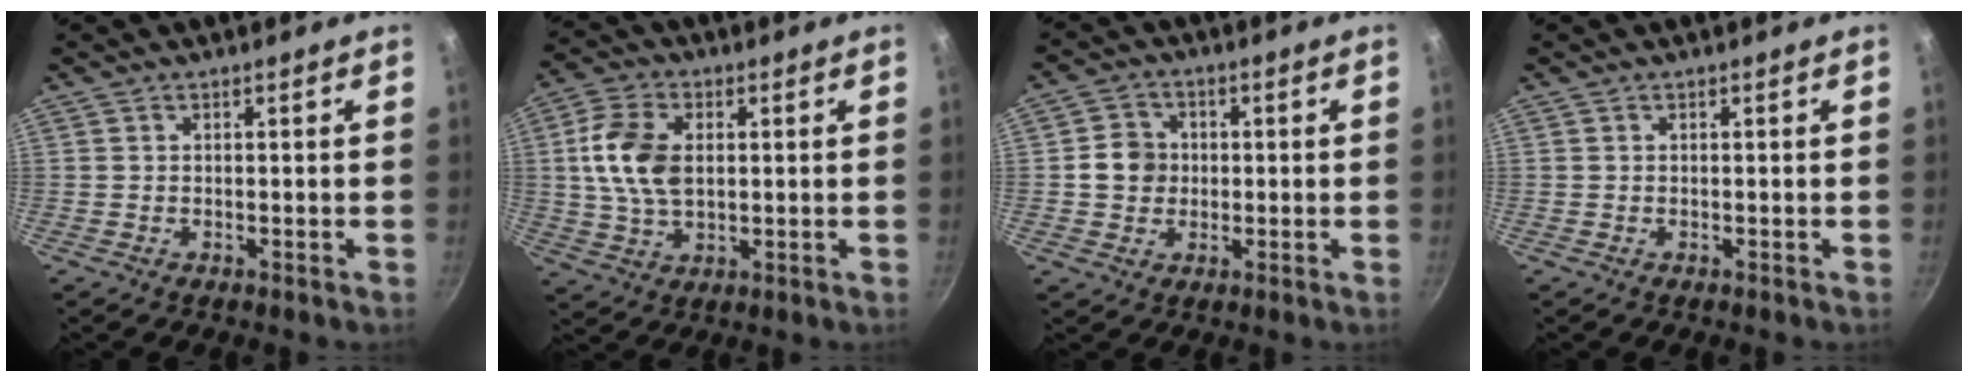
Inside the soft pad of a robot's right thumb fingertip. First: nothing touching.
{"total": 11.1, "force": [1.5, 7.1, 8.5], "torque": [-0.153, 0.004, 0.026]}
{"total": 5.8, "force": [0.0, 5.3, 2.4], "torque": [-0.014, 0.010, -0.010]}
{"total": 0.0}